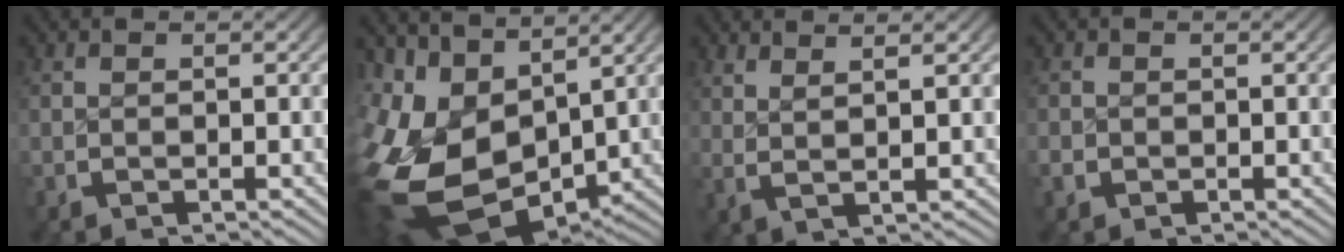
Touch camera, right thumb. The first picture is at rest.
{"total": 16.2, "force": [-2.9, 11.4, 11.1], "torque": [-0.272, -0.082, -0.006]}
{"total": 3.2, "force": [2.2, 0.3, 2.3], "torque": [-0.038, 0.003, 0.044]}
{"total": 1.2, "force": [-0.5, 1.0, 0.3], "torque": [-0.009, -0.004, -0.010]}